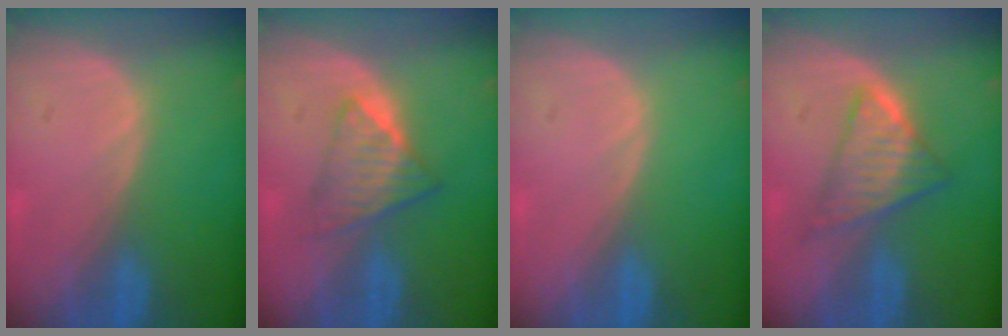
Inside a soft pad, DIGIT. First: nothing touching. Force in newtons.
{"total": 5.8, "press": 5.1, "slide": 2.7}
{"total": 0.0}
{"total": 6.1, "press": 5.8, "slide": 2.1}